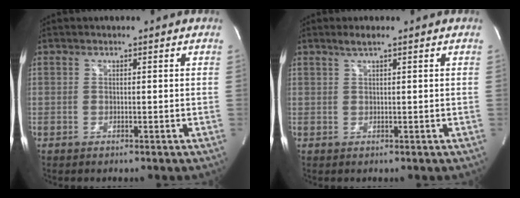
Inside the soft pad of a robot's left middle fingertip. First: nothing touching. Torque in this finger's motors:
{"motor_torque": [0.19, -0.11, -0.06, 0.00]}